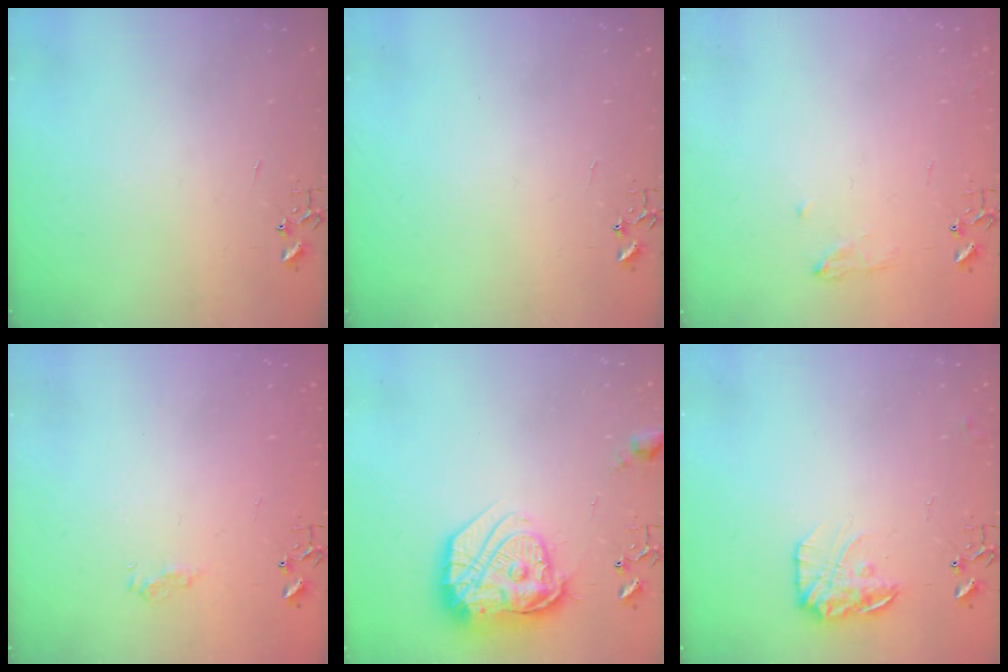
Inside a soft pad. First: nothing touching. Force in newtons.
{"total": 0.0}
{"total": 7.0, "press": 7.0, "slide": 0.8}
{"total": 7.1, "press": 7.1, "slide": 0.8}
{"total": 21.6, "press": 21.5, "slide": 1.7}
{"total": 13.3, "press": 13.3, "slide": 0.8}